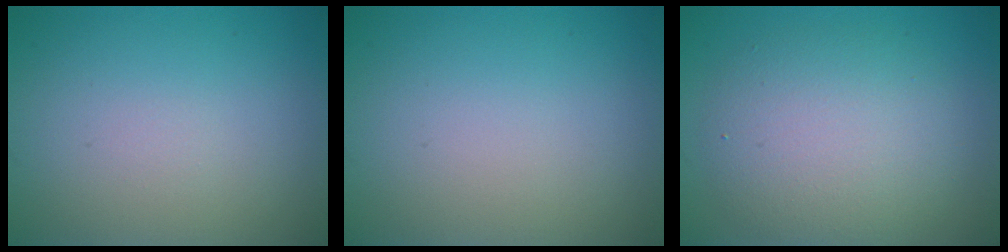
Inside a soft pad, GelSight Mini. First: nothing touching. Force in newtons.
{"total": 0.0}
{"total": 5.6, "press": 5.6, "slide": 0.3}